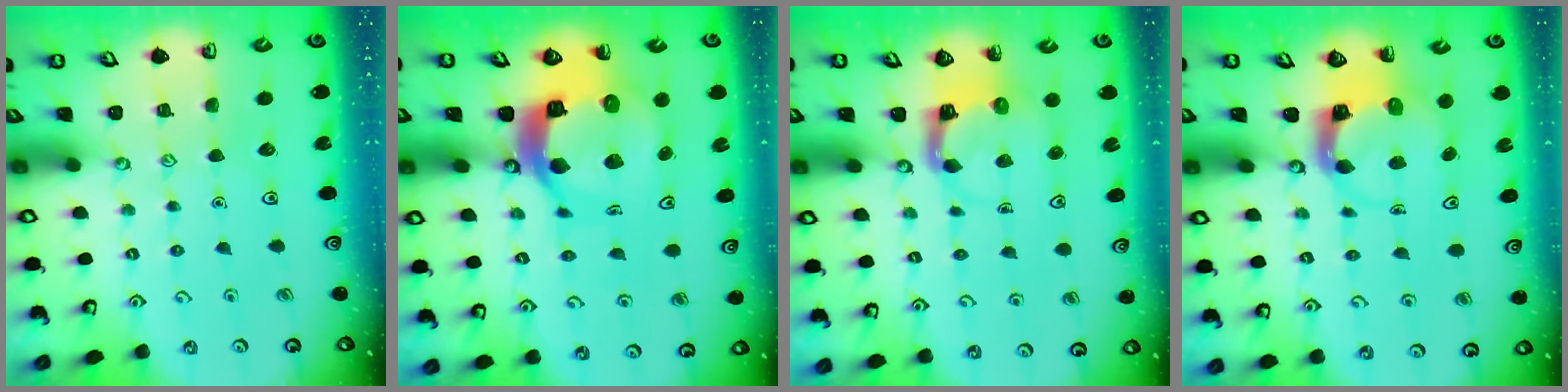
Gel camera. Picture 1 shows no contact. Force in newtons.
{"total": 14.9, "press": 14.8, "slide": 1.8}
{"total": 4.6, "press": 4.6, "slide": 0.1}
{"total": 3.6, "press": 3.6, "slide": 0.5}